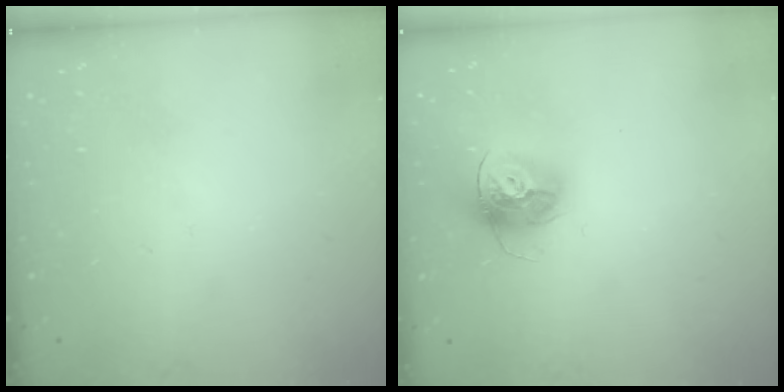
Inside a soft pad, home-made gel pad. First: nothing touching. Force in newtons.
{"total": 15.0, "press": 14.9, "slide": 1.3}